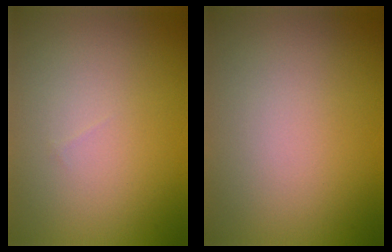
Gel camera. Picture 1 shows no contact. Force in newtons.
{"total": 0.0}